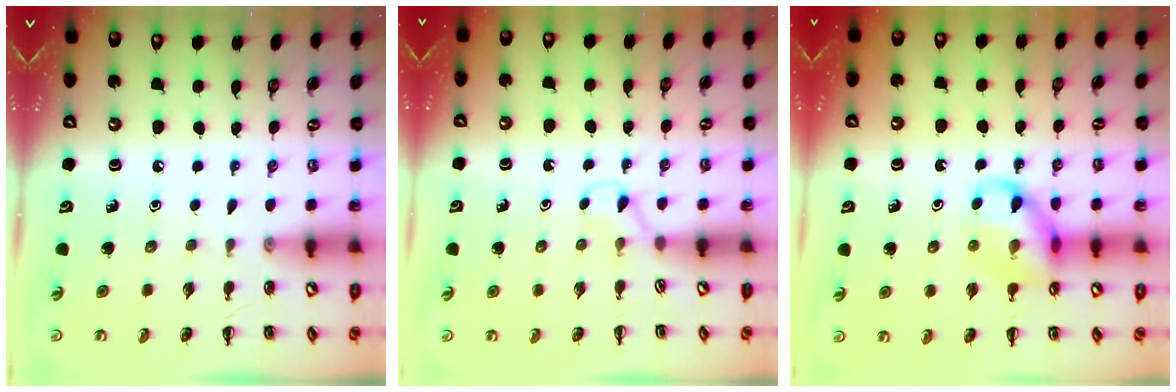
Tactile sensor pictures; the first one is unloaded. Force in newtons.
{"total": 2.9, "press": 2.7, "slide": 1.0}
{"total": 11.7, "press": 11.6, "slide": 1.6}